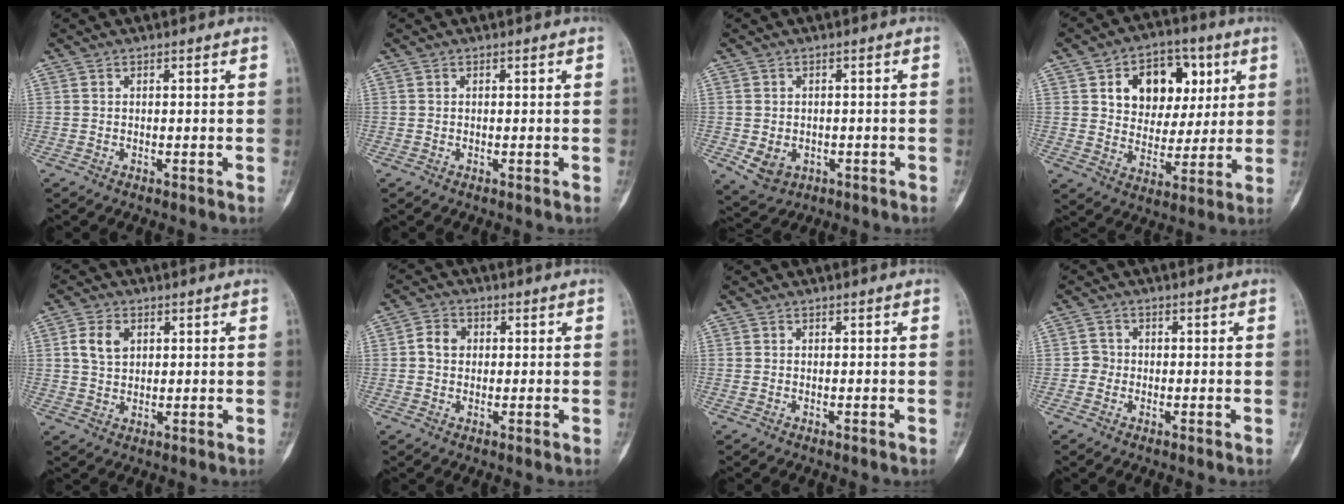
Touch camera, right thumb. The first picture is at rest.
{"total": 0.0}
{"total": 4.7, "force": [-1.3, 3.8, 2.5], "torque": [-0.036, 0.007, -0.008]}
{"total": 14.9, "force": [5.2, 10.7, 9.0], "torque": [-0.080, -0.006, 0.084]}
{"total": 5.2, "force": [1.6, 3.7, 3.3], "torque": [-0.054, -0.003, 0.030]}
{"total": 3.9, "force": [0.3, 3.3, 2.1], "torque": [-0.026, 0.010, 0.000]}
{"total": 0.0}
{"total": 1.9, "force": [-0.5, 1.8, 0.3], "torque": [0.007, 0.009, -0.017]}